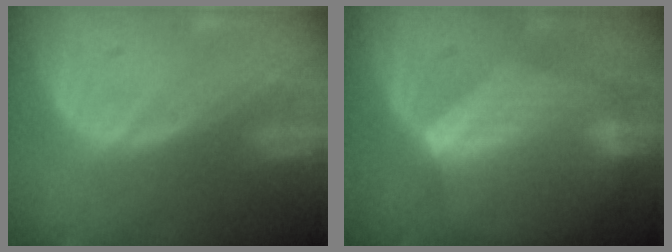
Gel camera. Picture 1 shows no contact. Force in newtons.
{"total": 7.0, "press": 6.6, "slide": 2.3}